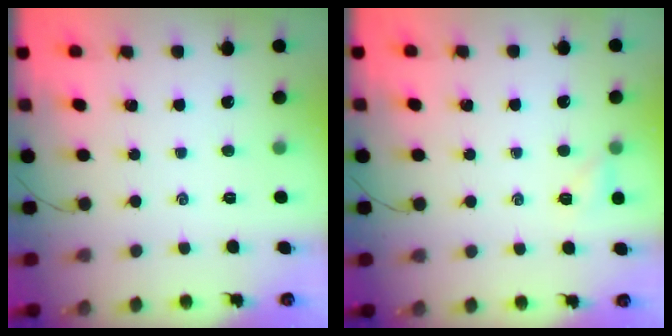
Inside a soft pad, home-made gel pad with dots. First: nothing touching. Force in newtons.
{"total": 3.2, "press": 3.0, "slide": 1.1}